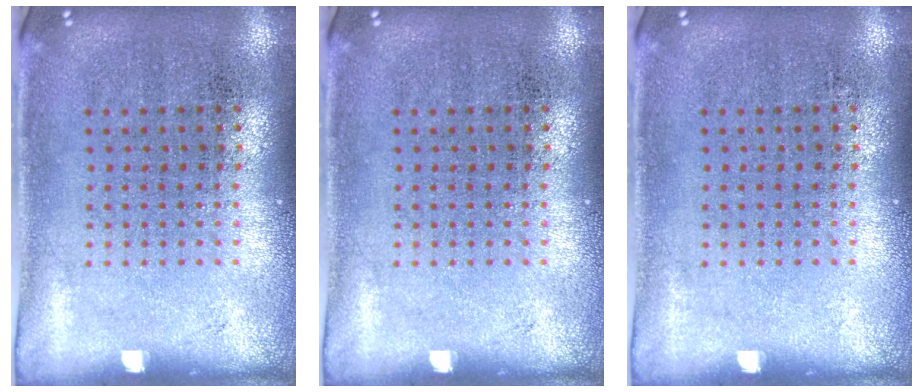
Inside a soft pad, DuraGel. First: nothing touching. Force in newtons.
{"total": 0.0}
{"total": 0.0}